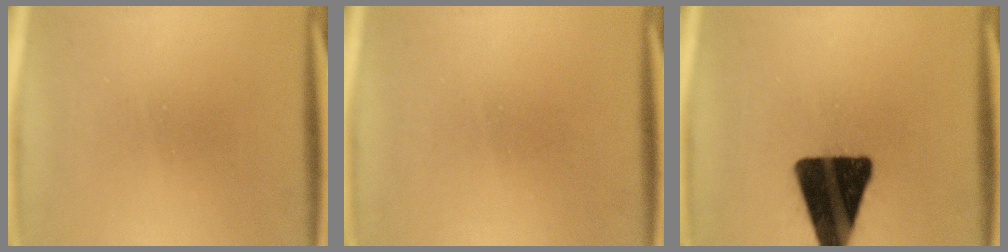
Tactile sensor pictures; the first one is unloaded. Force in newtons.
{"total": 1.7}
{"total": 19.3}